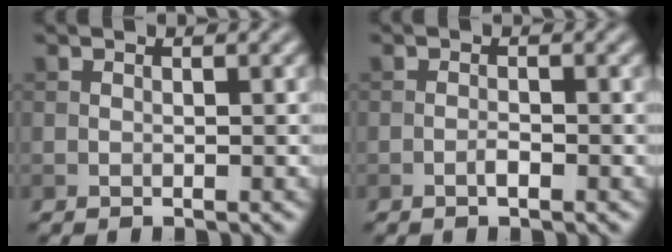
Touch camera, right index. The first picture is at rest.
{"total": 0.9, "force": [-0.5, 0.2, 0.7], "torque": [-0.013, 0.001, -0.011]}